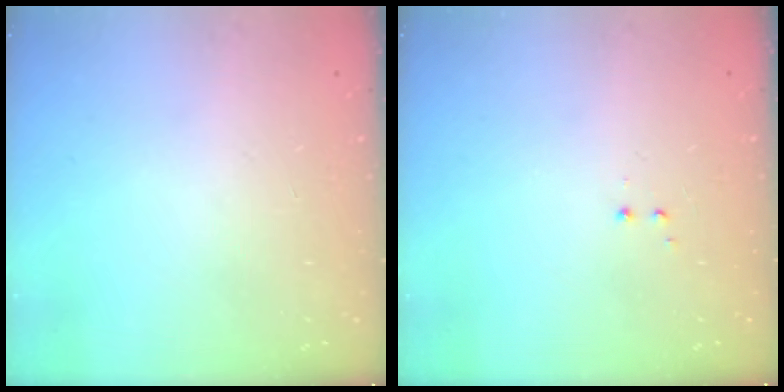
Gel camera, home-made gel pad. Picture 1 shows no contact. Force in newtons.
{"total": 1.2, "press": 1.1, "slide": 0.6}